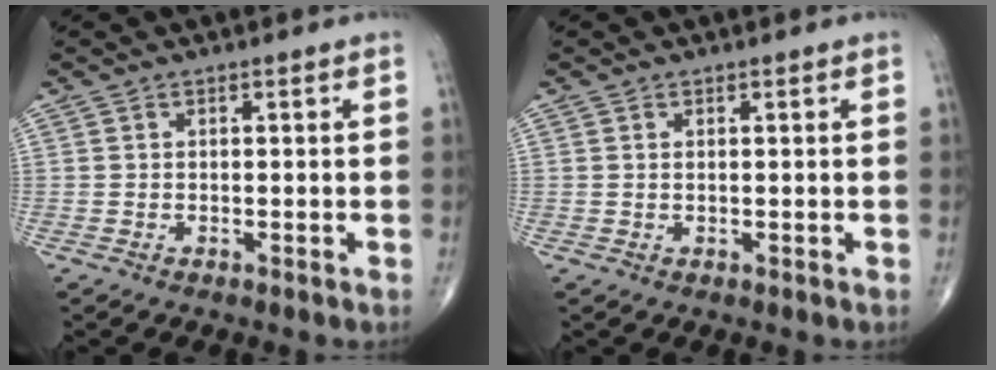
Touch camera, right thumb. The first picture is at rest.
{"total": 0.0}